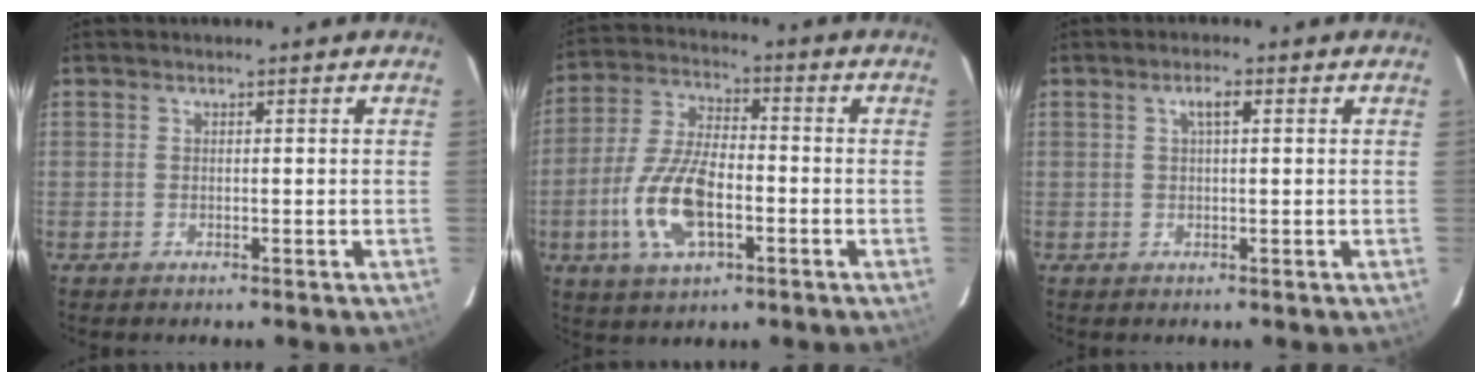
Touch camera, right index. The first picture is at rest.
{"total": 13.3, "force": [-4.1, 6.0, 11.1], "torque": [-0.239, 0.000, -0.076]}
{"total": 2.2, "force": [0.7, 0.5, 2.0], "torque": [-0.038, 0.008, 0.013]}